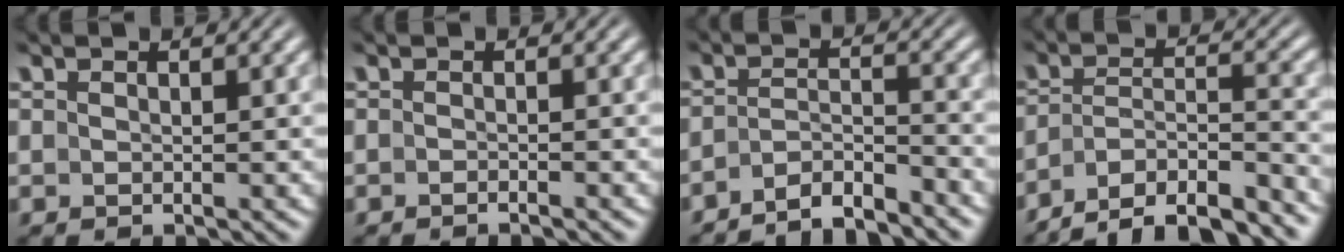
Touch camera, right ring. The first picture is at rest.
{"total": 1.1, "force": [-1.0, -0.4, 0.1], "torque": [-0.004, 0.000, -0.018]}
{"total": 5.0, "force": [-4.5, 1.5, 1.6], "torque": [-0.033, -0.020, -0.070]}
{"total": 10.6, "force": [-8.3, 5.6, 3.4], "torque": [-0.065, -0.035, -0.132]}